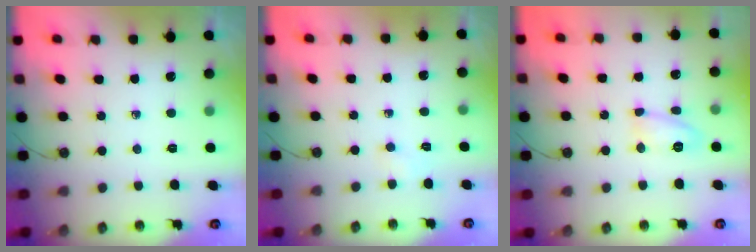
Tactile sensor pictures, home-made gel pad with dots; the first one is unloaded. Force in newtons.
{"total": 14.4, "press": 3.2, "slide": 14.0}
{"total": 9.0, "press": 8.9, "slide": 0.7}